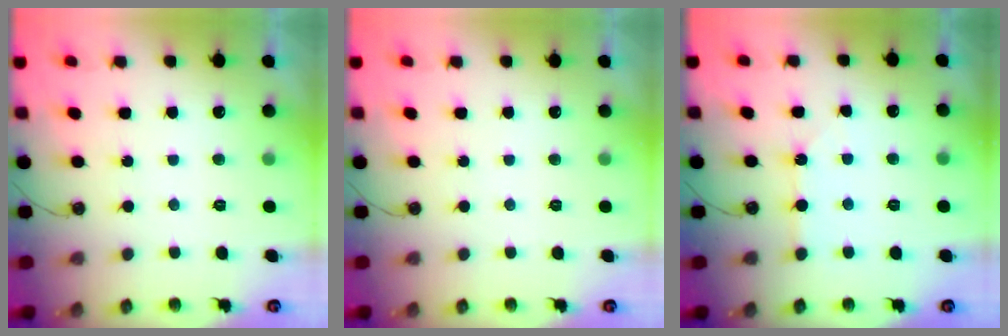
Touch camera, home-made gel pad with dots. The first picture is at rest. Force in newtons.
{"total": 0.0}
{"total": 2.1, "press": 2.1, "slide": 0.3}